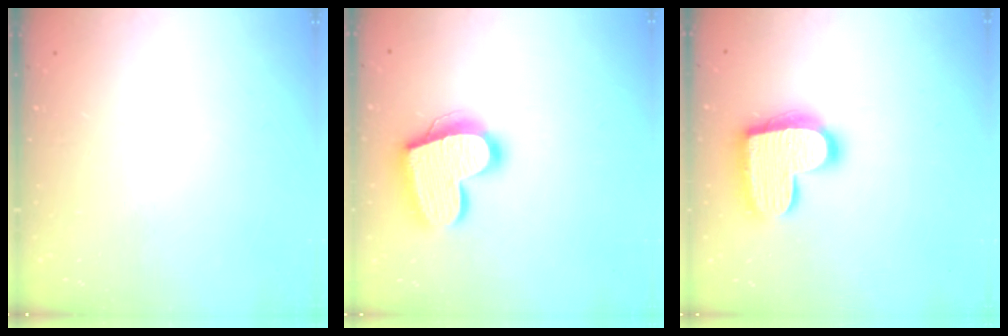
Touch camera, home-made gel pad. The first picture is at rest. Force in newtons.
{"total": 18.7, "press": 18.6, "slide": 1.4}
{"total": 17.0, "press": 17.0, "slide": 1.1}